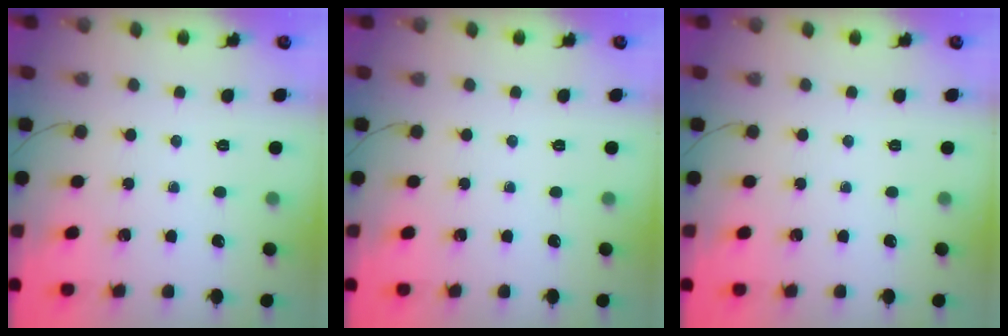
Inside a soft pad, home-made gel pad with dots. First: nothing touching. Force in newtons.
{"total": 0.0}
{"total": 0.0}